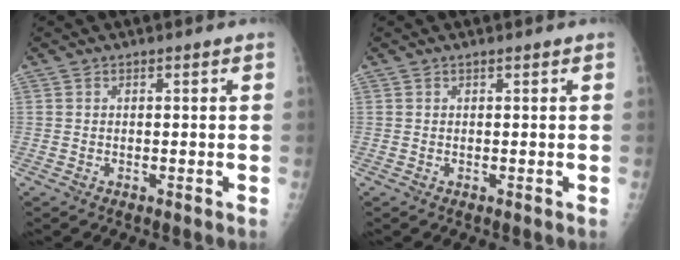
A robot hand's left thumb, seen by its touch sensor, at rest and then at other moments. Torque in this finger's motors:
{"motor_torque": [0.03, 0.03, -0.05, -0.04, 0.00]}